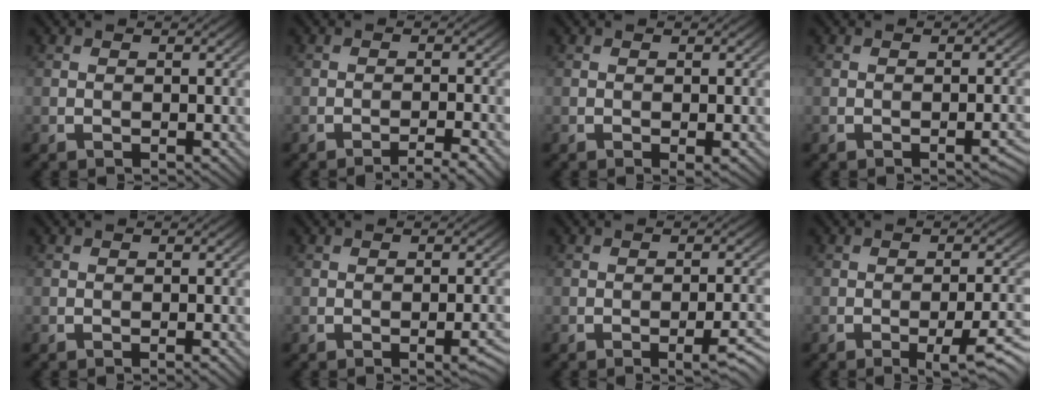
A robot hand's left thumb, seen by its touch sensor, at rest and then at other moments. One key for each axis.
{"total": 2.7, "fx": -2.2, "fy": -0.6, "fz": 1.4, "tx": -0.026, "ty": 0.006, "tz": -0.035}
{"total": 0.7, "fx": -0.2, "fy": 0.1, "fz": 0.7, "tx": -0.010, "ty": 0.001, "tz": -0.004}
{"total": 1.3, "fx": -0.9, "fy": 0.1, "fz": 1.0, "tx": -0.009, "ty": 0.002, "tz": -0.014}
{"total": 0.8, "fx": -0.6, "fy": -0.3, "fz": 0.3, "tx": -0.006, "ty": 0.004, "tz": -0.012}
{"total": 2.3, "fx": -1.1, "fy": 0.6, "fz": 1.9, "tx": -0.021, "ty": 0.002, "tz": -0.016}
{"total": 3.4, "fx": -1.8, "fy": 0.5, "fz": 2.8, "tx": -0.041, "ty": 0.002, "tz": -0.023}
{"total": 5.3, "fx": -2.5, "fy": 0.9, "fz": 4.6, "tx": -0.065, "ty": 0.001, "tz": -0.029}